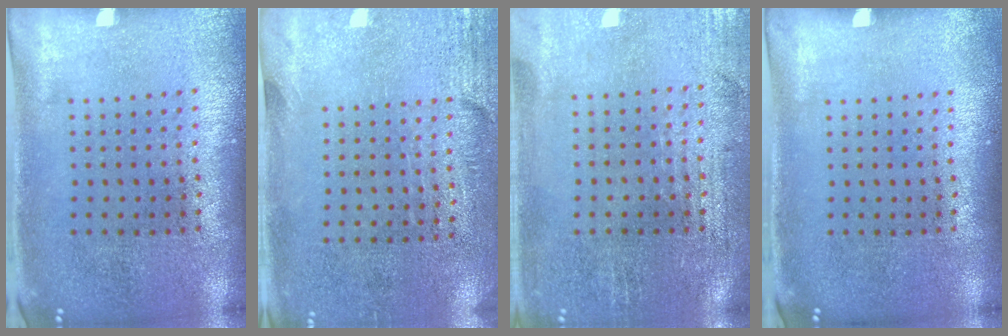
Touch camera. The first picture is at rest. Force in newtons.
{"total": 2.8, "press": 2.4, "slide": 1.5}
{"total": 0.6, "press": 0.5, "slide": 0.3}
{"total": 0.0}